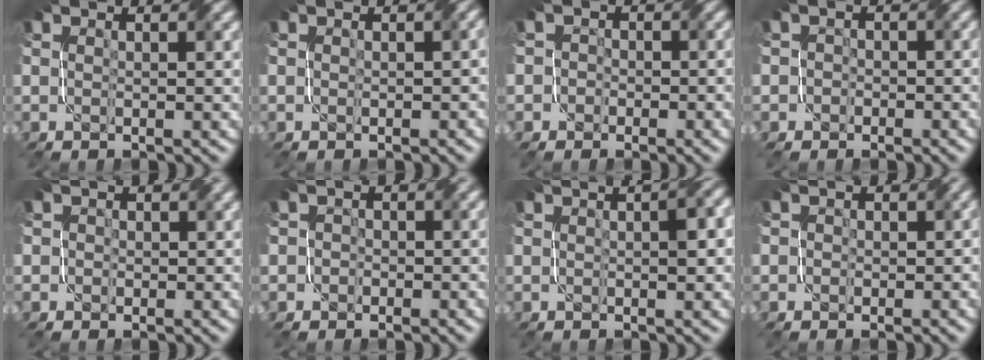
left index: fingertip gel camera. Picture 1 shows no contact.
{"total": 1.1, "force": [0.1, 1.0, 0.5], "torque": [-0.006, -0.002, 0.001]}
{"total": 3.3, "force": [-0.4, 3.1, 0.8], "torque": [0.005, 0.015, -0.038]}
{"total": 2.4, "force": [-0.4, 2.3, 0.5], "torque": [0.008, 0.007, -0.023]}
{"total": 1.8, "force": [0.4, 1.7, 0.5], "torque": [0.003, 0.005, -0.006]}
{"total": 2.4, "force": [-0.4, 2.3, 0.5], "torque": [0.009, 0.008, -0.023]}
{"total": 1.9, "force": [0.0, 0.5, 1.8], "torque": [-0.024, 0.006, 0.001]}
{"total": 2.2, "force": [0.0, 2.1, 0.7], "torque": [0.004, 0.005, -0.017]}